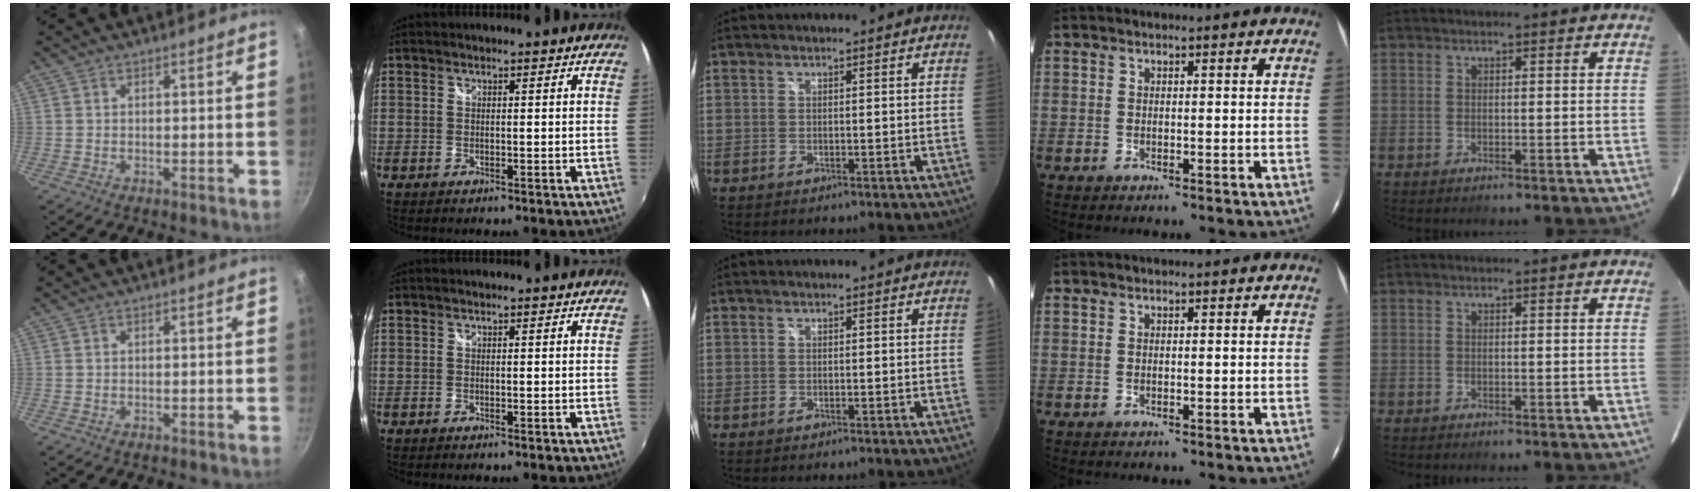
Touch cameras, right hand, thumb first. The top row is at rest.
{}